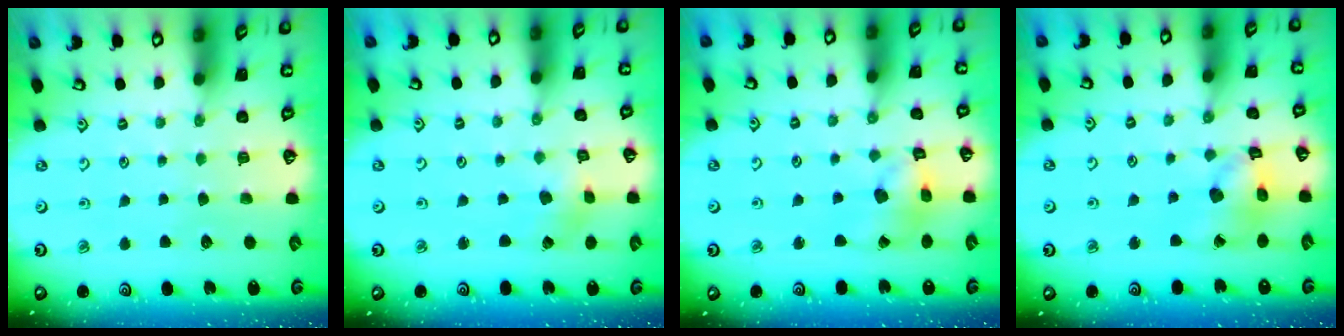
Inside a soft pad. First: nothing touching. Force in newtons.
{"total": 1.0, "press": 1.0, "slide": 0.1}
{"total": 8.9, "press": 8.8, "slide": 1.0}
{"total": 12.0, "press": 11.9, "slide": 1.5}